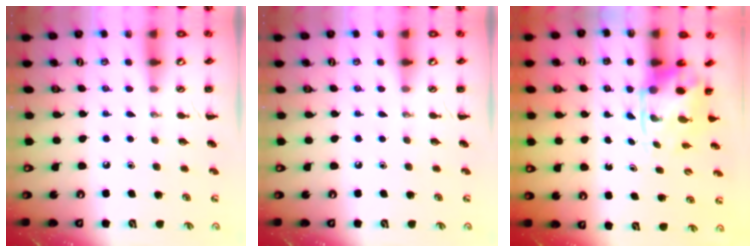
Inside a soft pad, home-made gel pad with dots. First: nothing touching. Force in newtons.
{"total": 0.0}
{"total": 4.0, "press": 3.8, "slide": 1.2}